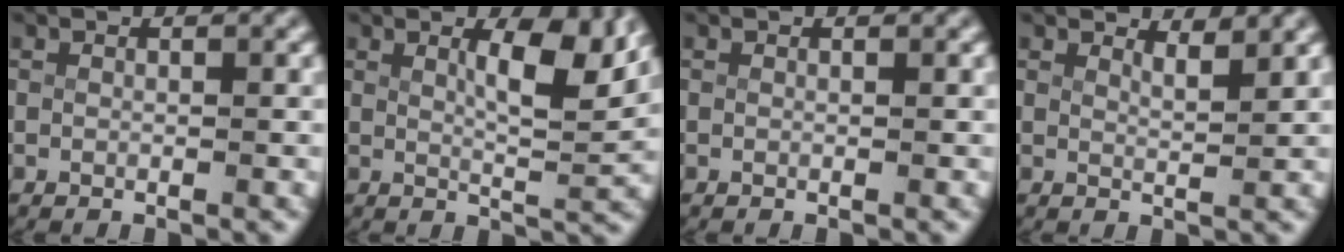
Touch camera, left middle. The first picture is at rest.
{"total": 4.8, "force": [2.2, 1.5, 4.0], "torque": [-0.054, -0.006, 0.034]}
{"total": 0.0}
{"total": 1.9, "force": [1.7, 0.4, 0.6], "torque": [-0.010, -0.010, 0.030]}